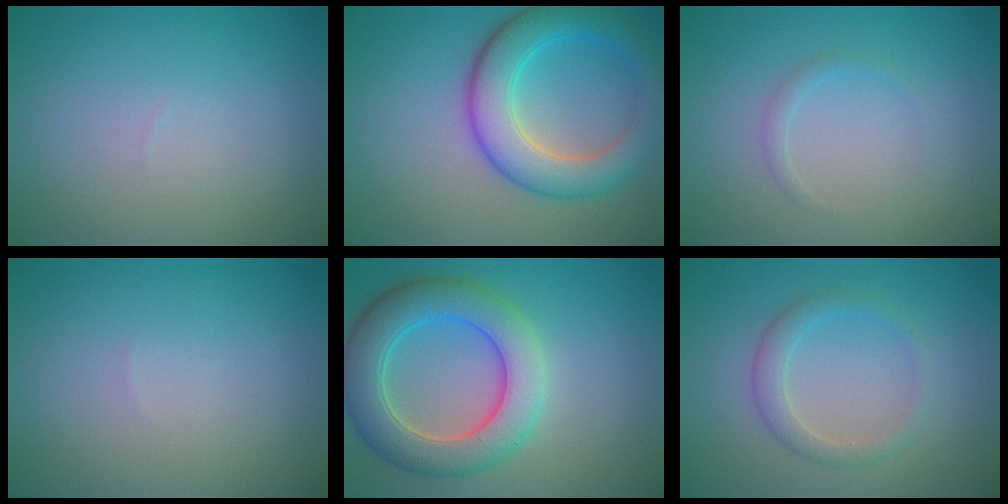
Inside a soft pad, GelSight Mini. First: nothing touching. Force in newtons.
{"total": 6.8, "press": 6.8, "slide": 0.3}
{"total": 0.8, "press": 0.8, "slide": 0.1}
{"total": 0.0}
{"total": 7.5, "press": 7.4, "slide": 0.6}
{"total": 2.2, "press": 2.2, "slide": 0.1}